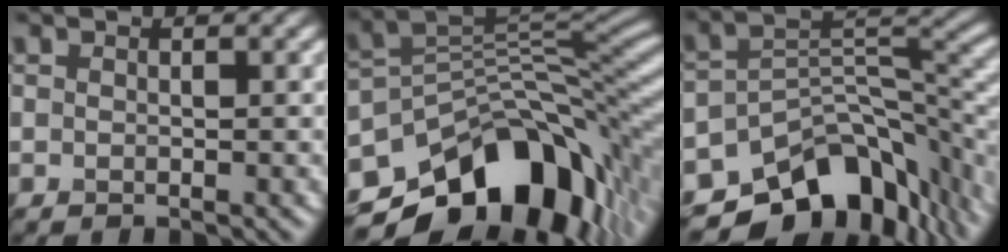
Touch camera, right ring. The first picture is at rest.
{"total": 13.5, "force": [-6.7, 8.1, 8.5], "torque": [-0.130, 0.005, -0.111]}
{"total": 11.9, "force": [-7.9, 6.5, 6.1], "torque": [-0.095, -0.007, -0.132]}